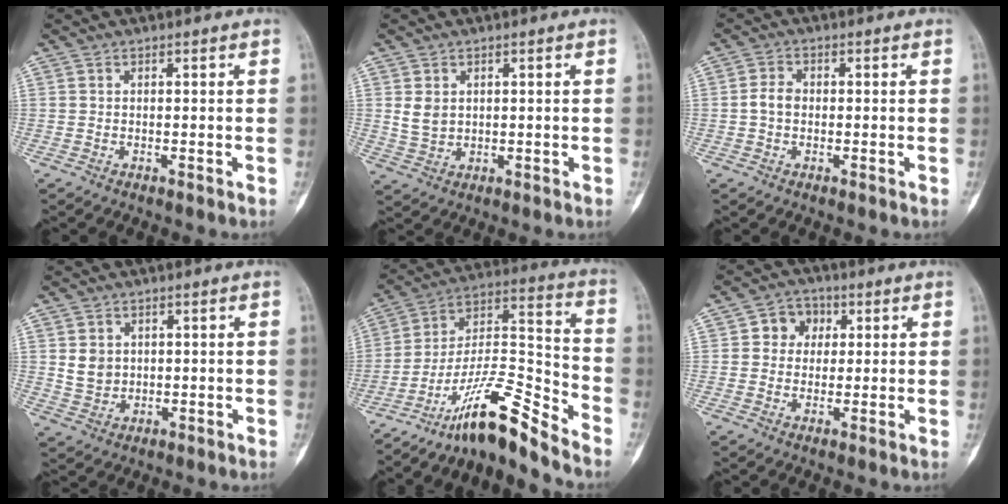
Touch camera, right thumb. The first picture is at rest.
{"total": 3.7, "force": [1.0, 2.9, 2.1], "torque": [-0.028, -0.006, 0.027]}
{"total": 3.0, "force": [-0.3, 2.2, 2.0], "torque": [-0.035, 0.009, -0.011]}
{"total": 4.2, "force": [0.9, 3.6, 2.0], "torque": [-0.019, -0.007, 0.024]}
{"total": 14.9, "force": [-12.3, 1.8, 8.1], "torque": [-0.148, 0.116, -0.220]}
{"total": 5.5, "force": [1.3, 4.9, 2.3], "torque": [0.001, 0.006, 0.013]}